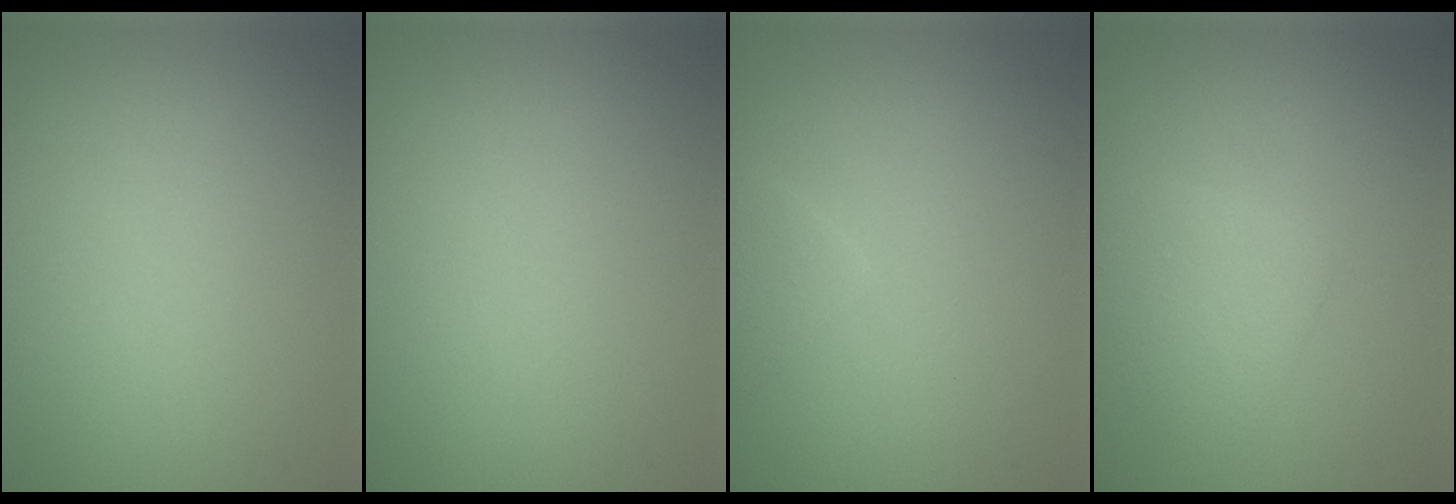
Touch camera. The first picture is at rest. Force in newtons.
{"total": 0.0}
{"total": 1.3, "press": 1.3, "slide": 0.0}
{"total": 2.1, "press": 2.1, "slide": 0.1}